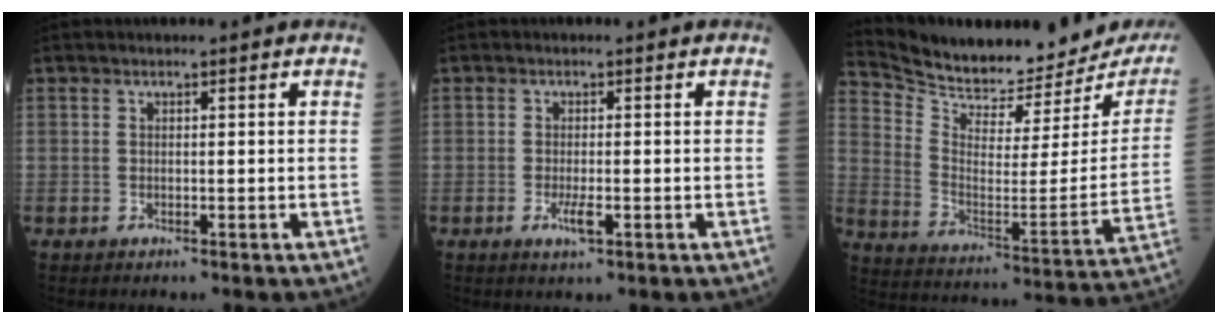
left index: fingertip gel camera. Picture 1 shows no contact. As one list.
[{"total": 2.2, "force": [-0.8, 0.5, 2.0], "torque": [-0.040, -0.004, -0.011]}, {"total": 22.0, "force": [20.8, 4.5, 5.3], "torque": [-0.100, -0.079, 0.290]}]